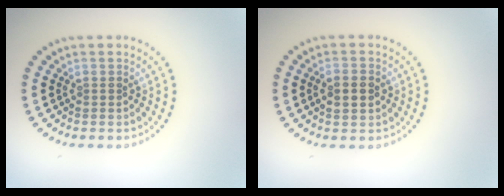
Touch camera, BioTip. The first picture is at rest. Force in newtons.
{"total": 2.3, "press": 2.3, "slide": 0.2}